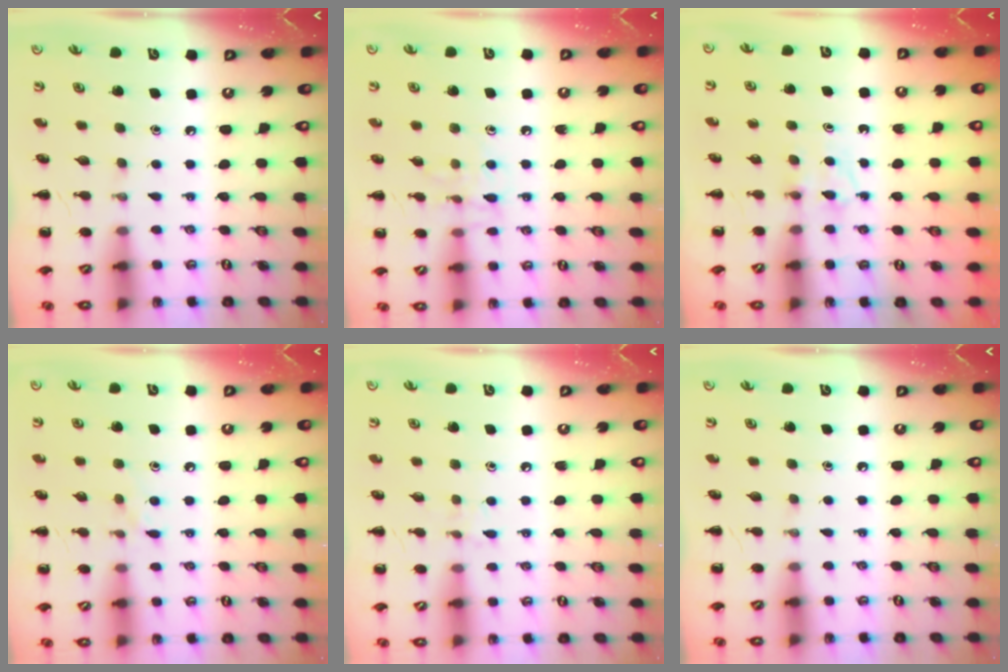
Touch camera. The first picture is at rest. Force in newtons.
{"total": 7.0, "press": 6.9, "slide": 1.1}
{"total": 3.1, "press": 2.8, "slide": 1.3}
{"total": 5.8, "press": 5.5, "slide": 2.0}
{"total": 4.9, "press": 4.6, "slide": 1.6}
{"total": 0.0}